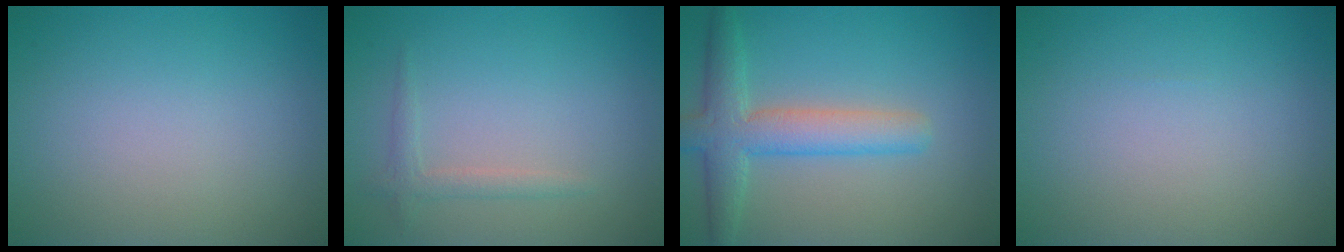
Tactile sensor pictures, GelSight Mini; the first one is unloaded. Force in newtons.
{"total": 1.4, "press": 1.4, "slide": 0.1}
{"total": 4.9, "press": 4.9, "slide": 0.2}
{"total": 0.0}